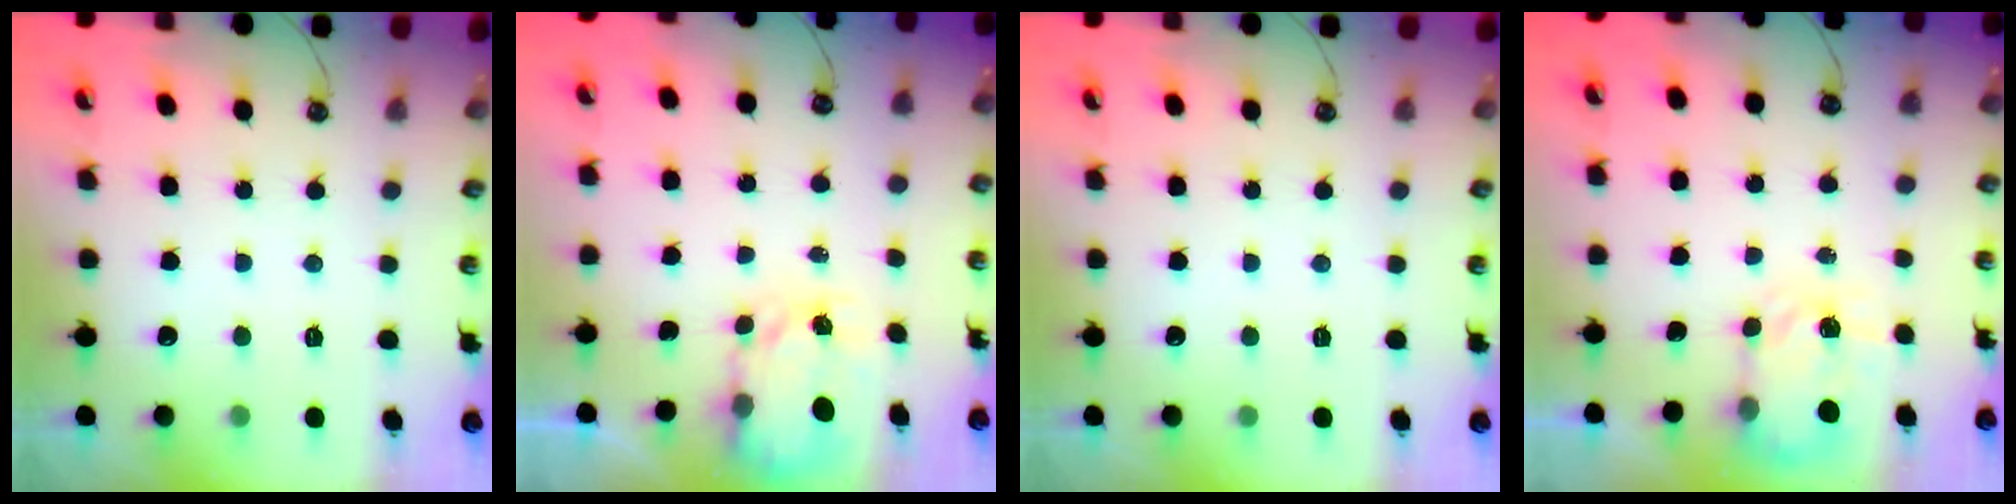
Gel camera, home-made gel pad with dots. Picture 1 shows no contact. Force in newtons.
{"total": 4.2, "press": 4.2, "slide": 0.6}
{"total": 0.0}
{"total": 3.9, "press": 3.8, "slide": 0.6}